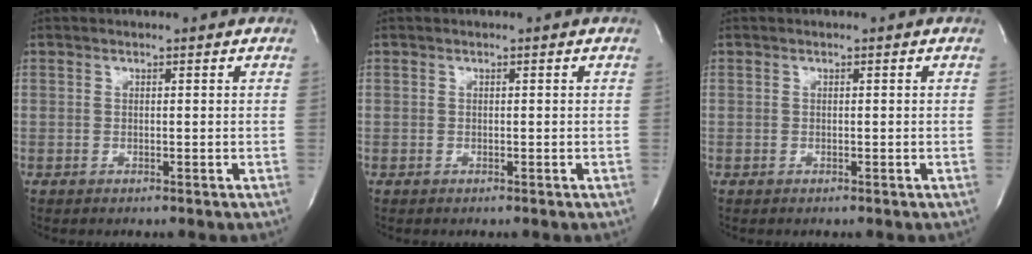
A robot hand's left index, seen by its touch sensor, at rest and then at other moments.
{"total": 0.0}
{"total": 0.0}